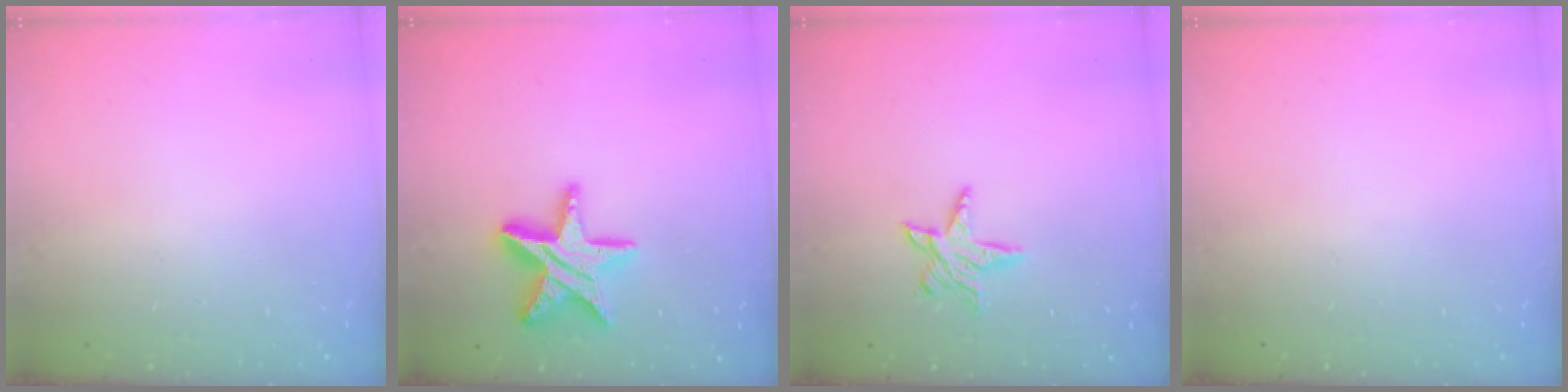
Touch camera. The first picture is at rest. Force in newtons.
{"total": 15.9, "press": 15.9, "slide": 1.2}
{"total": 7.2, "press": 7.2, "slide": 0.2}
{"total": 0.0}